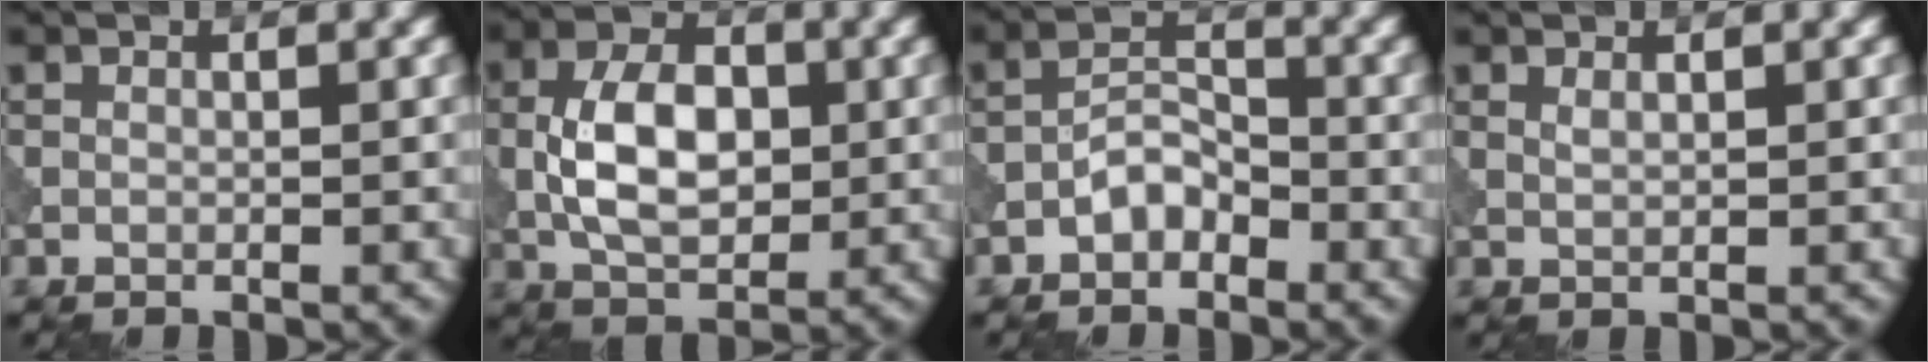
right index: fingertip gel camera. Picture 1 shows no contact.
{"total": 6.8, "force": [-0.3, 4.0, 5.5], "torque": [-0.108, 0.002, -0.008]}
{"total": 2.7, "force": [-1.7, 1.5, 1.5], "torque": [-0.022, 0.012, -0.033]}
{"total": 0.8, "force": [0.4, 0.2, 0.6], "torque": [-0.018, -0.002, 0.012]}